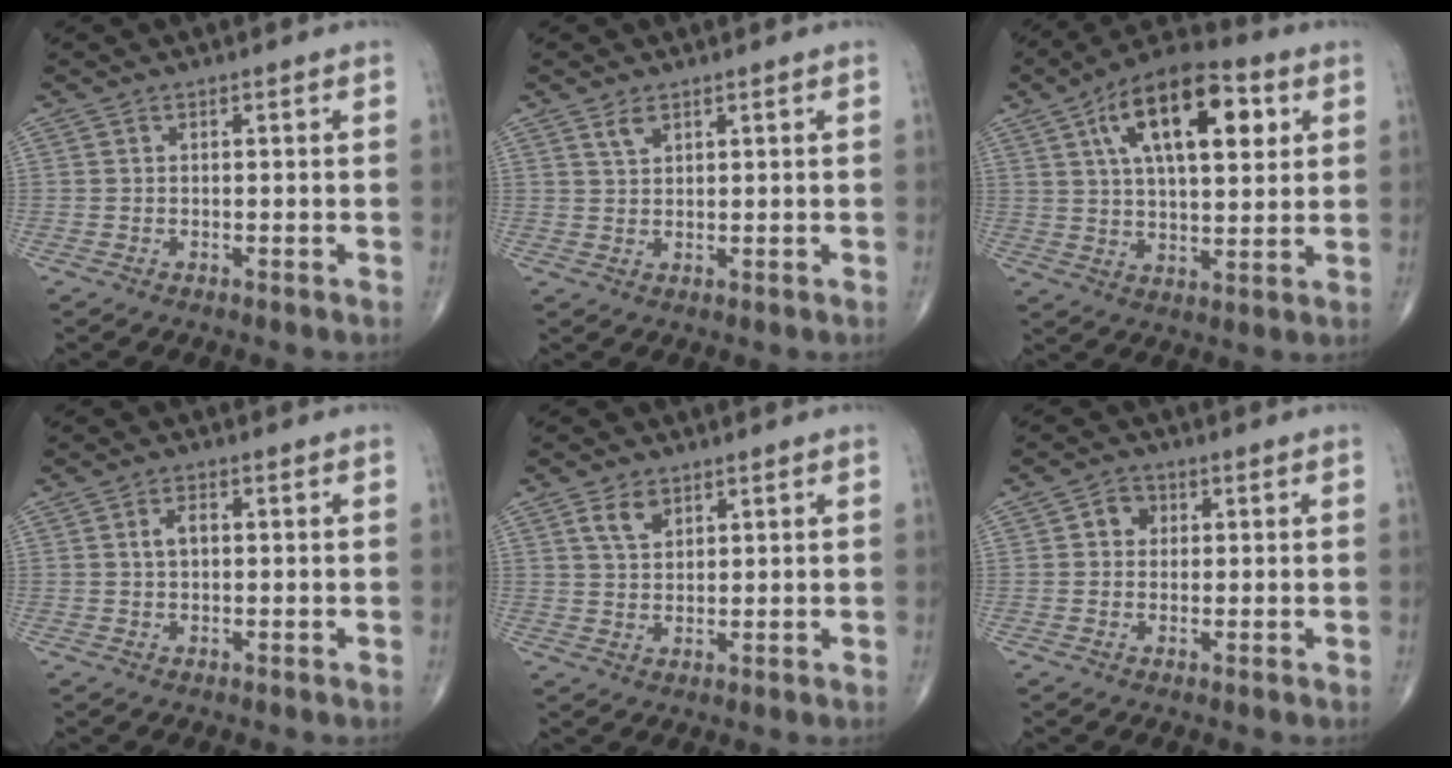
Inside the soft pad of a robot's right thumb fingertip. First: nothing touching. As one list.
[{"total": 2.3, "force": [1.5, 1.0, 1.3], "torque": [-0.024, -0.005, 0.035]}, {"total": 18.7, "force": [6.6, 8.4, 15.3], "torque": [-0.222, 0.000, 0.102]}, {"total": 2.6, "force": [0.3, 1.5, 2.1], "torque": [-0.039, 0.007, 0.005]}, {"total": 4.1, "force": [2.3, 2.5, 2.4], "torque": [-0.035, -0.011, 0.046]}, {"total": 3.1, "force": [0.6, 2.7, 1.4], "torque": [-0.004, 0.004, 0.005]}]